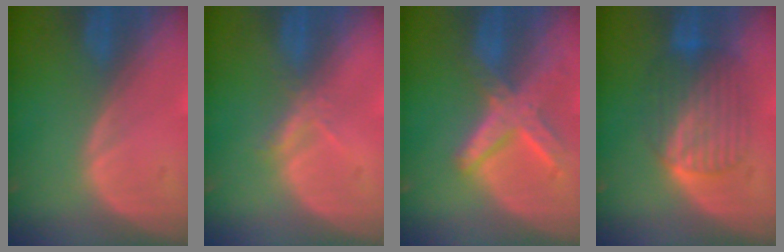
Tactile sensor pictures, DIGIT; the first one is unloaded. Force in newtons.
{"total": 2.3, "press": 2.1, "slide": 0.9}
{"total": 8.2, "press": 7.0, "slide": 4.2}
{"total": 7.1, "press": 7.1, "slide": 0.2}